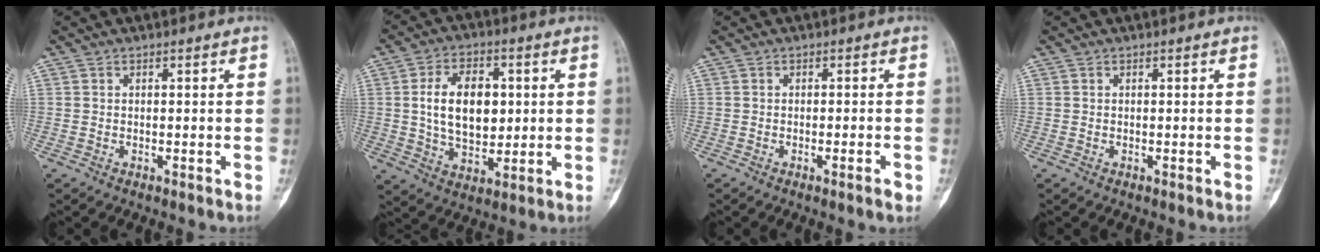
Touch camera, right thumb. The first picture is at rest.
{"total": 13.0, "force": [1.7, 8.1, 10.0], "torque": [-0.141, -0.005, 0.032]}
{"total": 2.0, "force": [-1.0, 0.1, 1.7], "torque": [-0.030, -0.002, -0.015]}
{"total": 0.0}